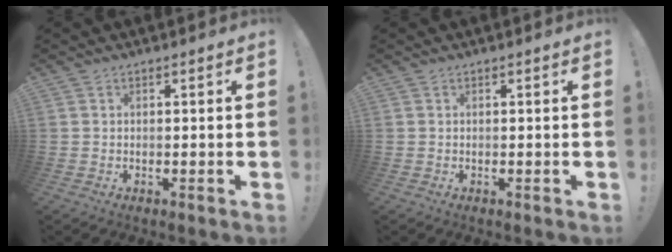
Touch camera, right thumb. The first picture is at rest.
{"total": 0.0}